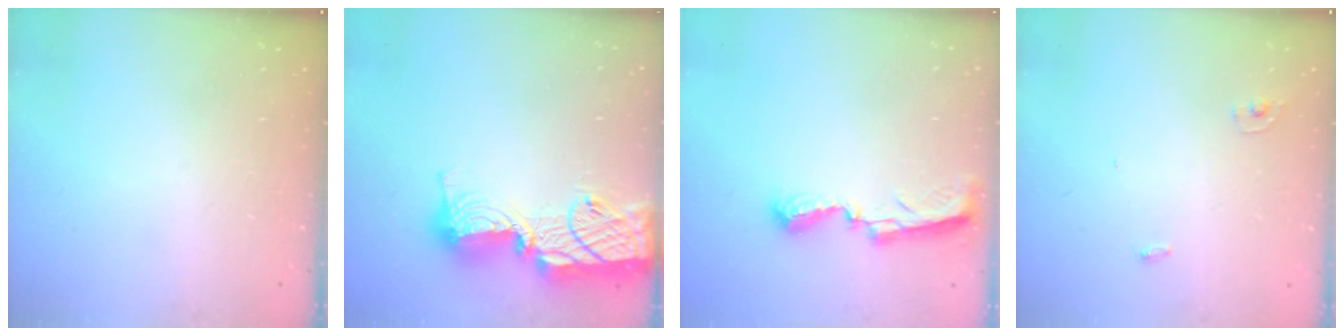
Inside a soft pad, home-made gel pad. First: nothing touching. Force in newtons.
{"total": 17.5, "press": 17.4, "slide": 1.3}
{"total": 8.9, "press": 8.9, "slide": 0.2}
{"total": 2.4, "press": 2.4, "slide": 0.2}